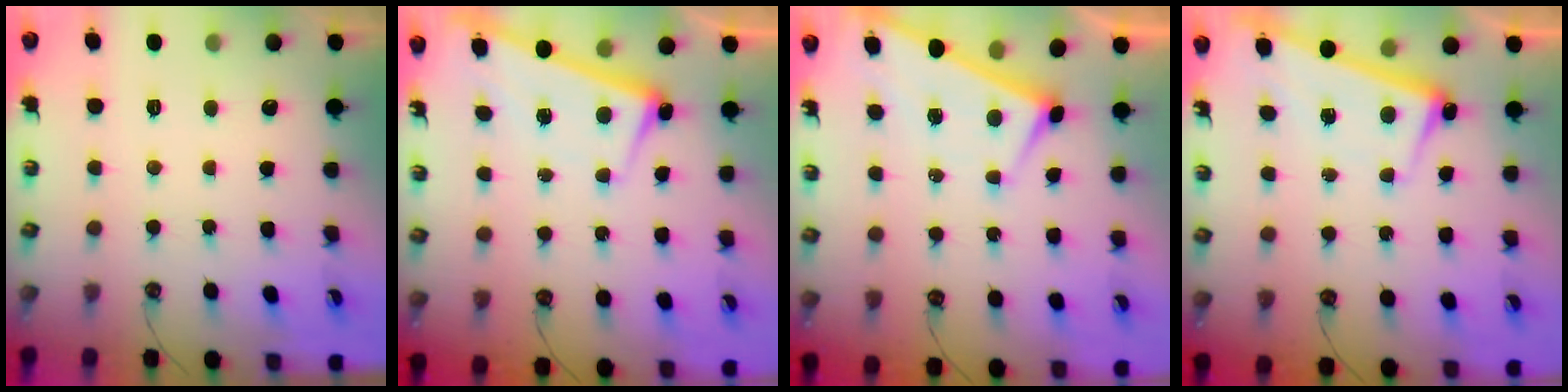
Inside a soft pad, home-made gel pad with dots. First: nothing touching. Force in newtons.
{"total": 2.8, "press": 2.7, "slide": 0.4}
{"total": 1.3, "press": 1.3, "slide": 0.3}
{"total": 2.6, "press": 2.4, "slide": 0.9}